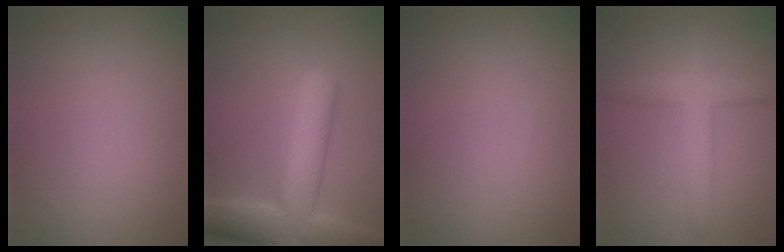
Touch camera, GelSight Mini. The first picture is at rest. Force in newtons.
{"total": 8.5, "press": 8.5, "slide": 0.5}
{"total": 0.0}
{"total": 3.8, "press": 3.8, "slide": 0.3}